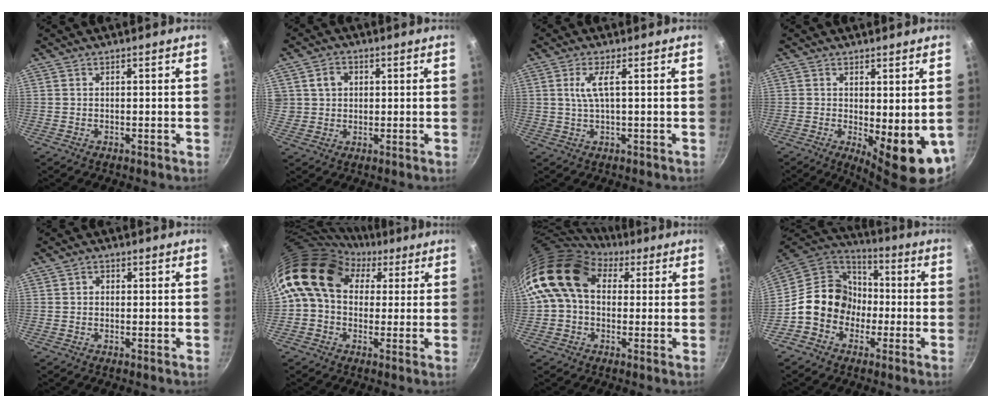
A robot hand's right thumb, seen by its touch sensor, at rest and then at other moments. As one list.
[{"total": 4.6, "force": [1.2, 4.0, 2.0], "torque": [-0.012, 0.010, 0.023]}, {"total": 4.0, "force": [0.8, 0.5, 3.9], "torque": [-0.093, 0.001, 0.018]}, {"total": 10.8, "force": [-1.5, 3.9, 10.0], "torque": [-0.115, -0.011, -0.007]}, {"total": 1.3, "force": [0.0, 1.1, 0.6], "torque": [-0.010, 0.005, -0.004]}, {"total": 15.2, "force": [4.4, 11.5, 8.9], "torque": [-0.134, 0.027, 0.055]}, {"total": 13.5, "force": [3.1, 10.0, 8.5], "torque": [-0.127, 0.017, 0.034]}, {"total": 15.1, "force": [-3.1, 12.9, 7.2], "torque": [-0.076, 0.053, -0.070]}]